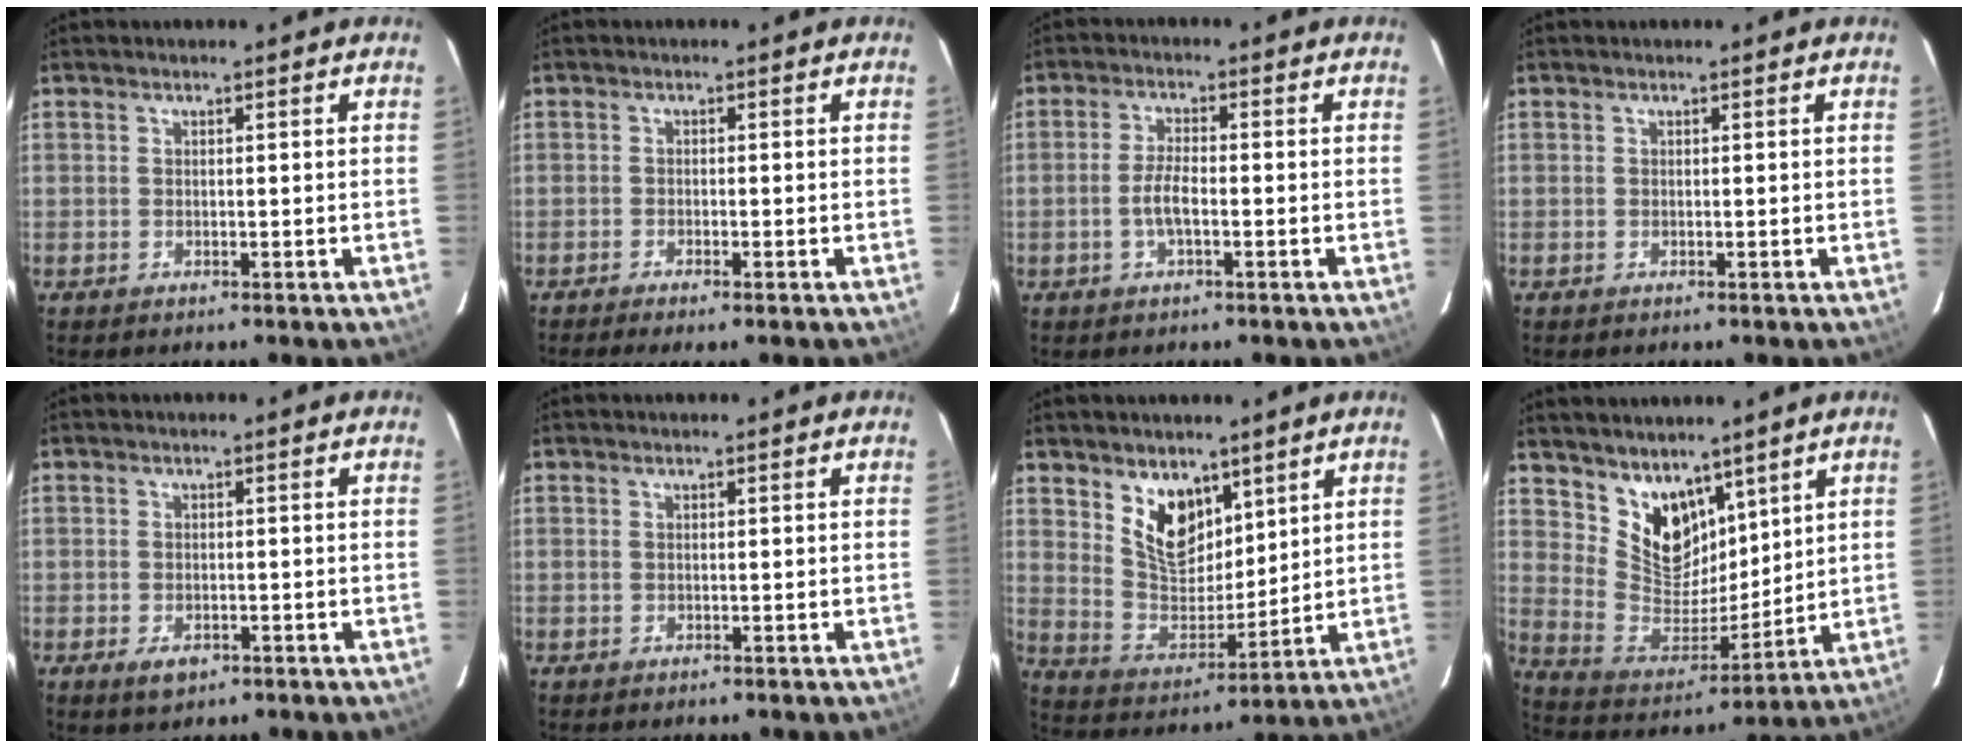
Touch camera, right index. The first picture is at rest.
{"total": 2.2, "force": [-1.7, 0.0, 1.3], "torque": [-0.036, -0.005, -0.032]}
{"total": 4.0, "force": [-1.3, 1.2, 3.6], "torque": [-0.076, 0.001, -0.024]}
{"total": 0.0}
{"total": 3.2, "force": [-1.5, 2.1, 1.8], "torque": [-0.036, -0.005, -0.019]}
{"total": 0.0}
{"total": 10.8, "force": [6.5, 6.3, 5.8], "torque": [-0.100, -0.006, 0.133]}
{"total": 12.5, "force": [8.6, 7.5, 5.2], "torque": [-0.096, -0.003, 0.177]}